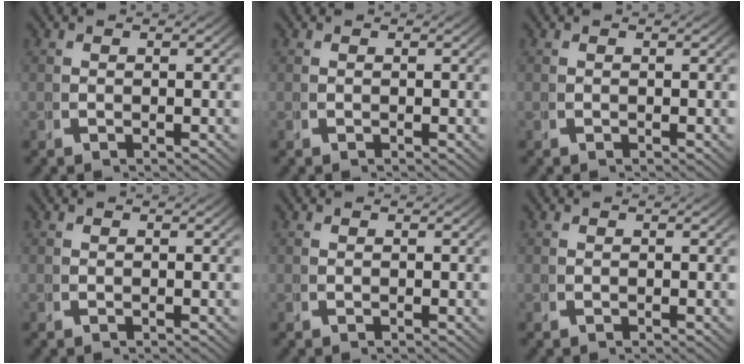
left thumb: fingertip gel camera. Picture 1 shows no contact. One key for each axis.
{"total": 0.0}
{"total": 0.0}
{"total": 0.0}
{"total": 0.0}
{"total": 0.0}